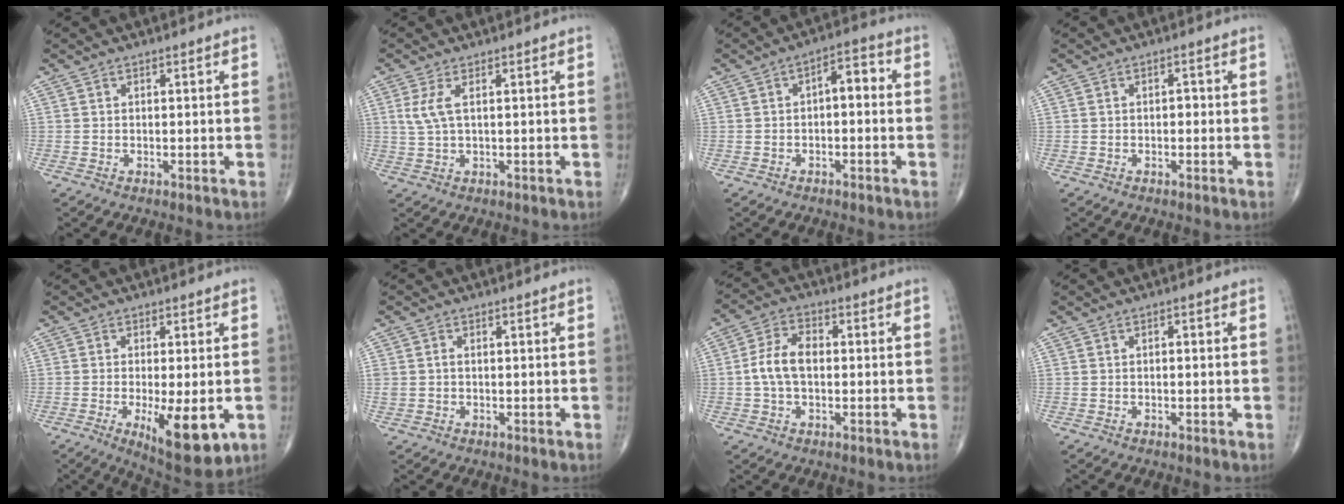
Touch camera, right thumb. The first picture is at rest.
{"total": 3.6, "force": [1.0, 1.1, 3.3], "torque": [-0.089, 0.005, 0.026]}
{"total": 4.8, "force": [-0.2, 2.5, 4.1], "torque": [-0.043, 0.027, -0.012]}
{"total": 1.0, "force": [-0.2, 0.6, 0.7], "torque": [-0.004, 0.003, -0.007]}
{"total": 11.3, "force": [-3.2, 3.6, 10.2], "torque": [-0.149, -0.022, -0.039]}
{"total": 1.6, "force": [0.1, 1.3, 1.0], "torque": [-0.022, 0.005, 0.003]}
{"total": 7.4, "force": [-0.2, 4.5, 5.9], "torque": [-0.115, 0.020, -0.010]}
{"total": 0.8, "force": [0.1, 0.3, 0.7], "torque": [-0.008, 0.003, 0.001]}